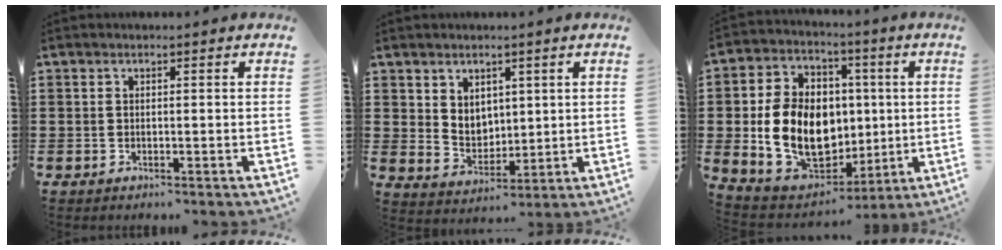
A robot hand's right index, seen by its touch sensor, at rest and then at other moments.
{"total": 4.6, "force": [2.8, 3.5, 1.0], "torque": [-0.029, 0.000, 0.052]}
{"total": 15.2, "force": [0.2, 11.5, 9.9], "torque": [-0.228, -0.001, 0.010]}